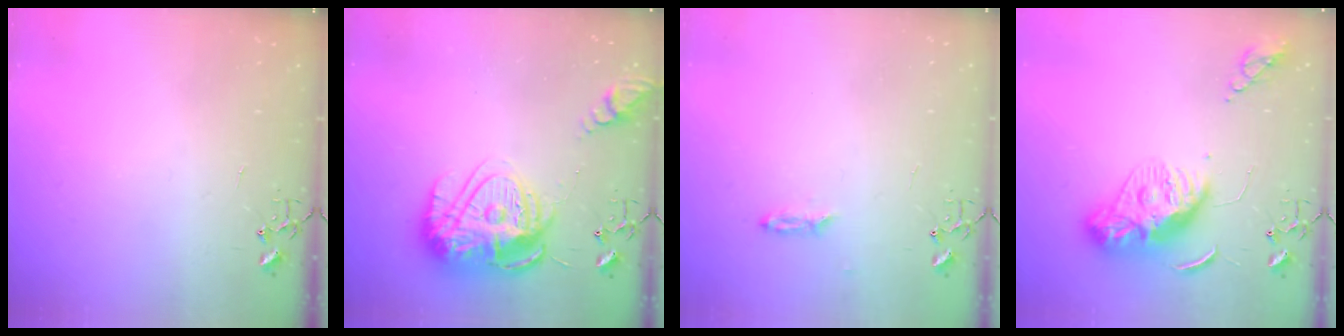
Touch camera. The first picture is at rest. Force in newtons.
{"total": 18.0, "press": 17.9, "slide": 1.8}
{"total": 2.3, "press": 2.2, "slide": 0.4}
{"total": 11.6, "press": 11.6, "slide": 1.0}